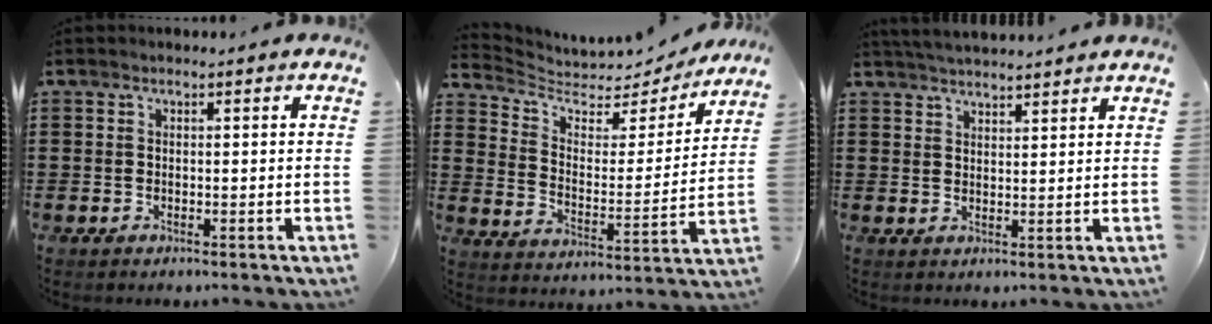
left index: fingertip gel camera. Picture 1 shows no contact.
{"total": 4.7, "force": [4.0, 2.2, 1.2], "torque": [-0.050, -0.031, 0.064]}
{"total": 3.1, "force": [3.1, -0.3, 0.3], "torque": [-0.014, -0.009, 0.057]}